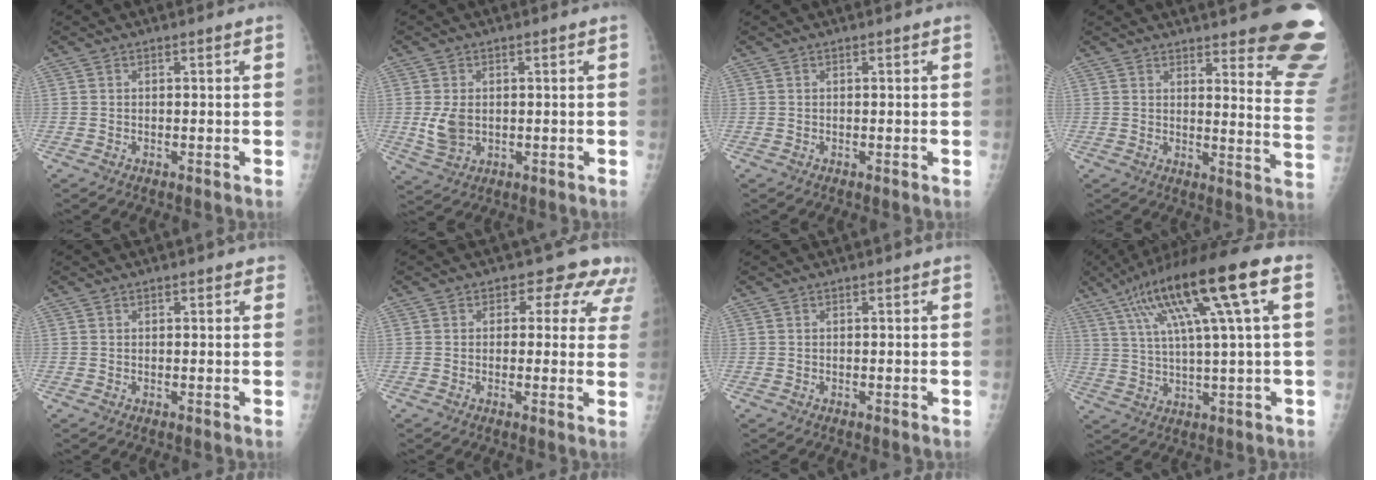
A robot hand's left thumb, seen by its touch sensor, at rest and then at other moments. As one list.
[{"total": 5.2, "force": [-0.1, 3.7, 3.7], "torque": [-0.069, -0.006, 0.008]}, {"total": 0.0}, {"total": 18.0, "force": [13.8, 3.8, 10.9], "torque": [-0.103, -0.104, 0.150]}, {"total": 1.1, "force": [0.7, 0.7, 0.6], "torque": [0.003, -0.001, 0.004]}, {"total": 7.9, "force": [4.5, 5.3, 3.6], "torque": [0.010, -0.011, 0.032]}, {"total": 0.0}, {"total": 19.0, "force": [6.9, 2.5, 17.6], "torque": [-0.311, 0.020, 0.111]}]